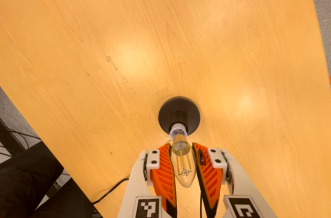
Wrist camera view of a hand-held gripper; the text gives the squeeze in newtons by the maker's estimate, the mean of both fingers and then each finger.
{"total": 22.1, "left": 24.8, "right": 19.4}